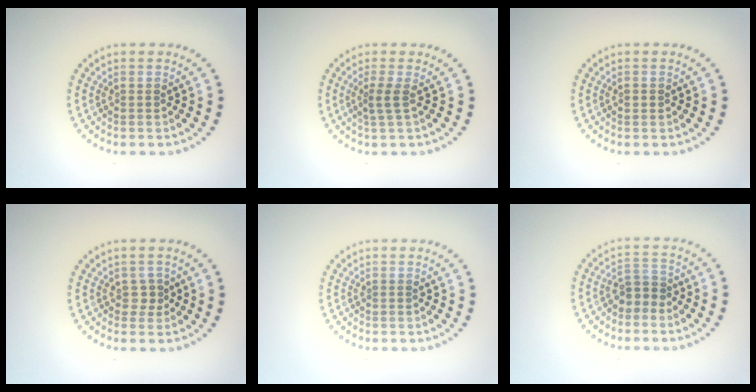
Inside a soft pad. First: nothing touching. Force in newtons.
{"total": 1.7, "press": 1.2, "slide": 1.2}
{"total": 0.8, "press": 0.8, "slide": 0.1}
{"total": 0.9, "press": 0.8, "slide": 0.5}
{"total": 0.0}
{"total": 2.0, "press": 1.8, "slide": 1.0}